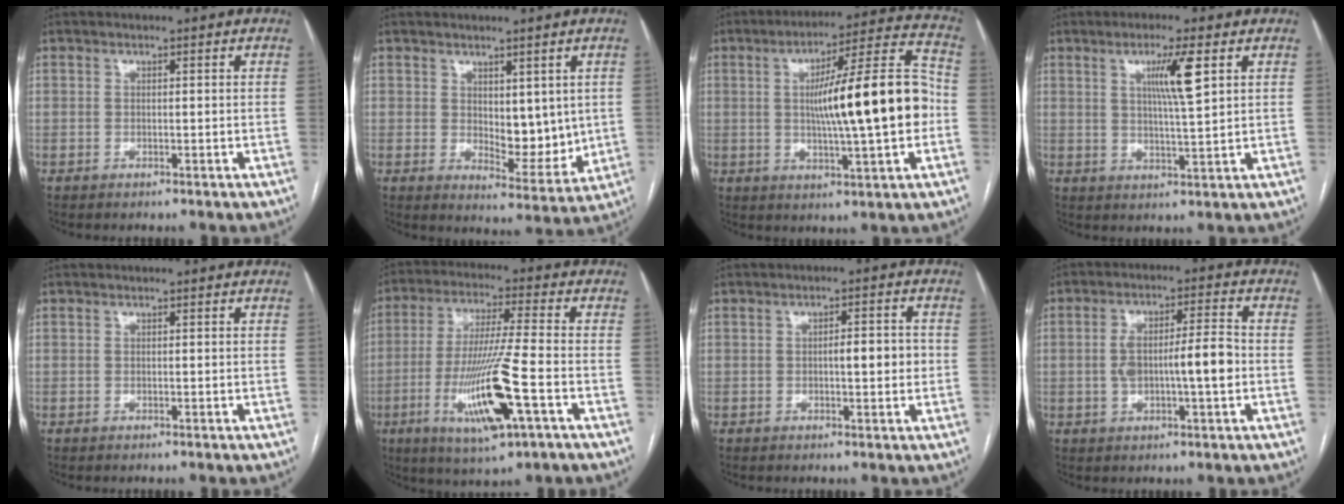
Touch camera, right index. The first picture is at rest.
{"total": 7.2, "force": [1.2, 3.5, 6.1], "torque": [-0.081, -0.012, 0.031]}
{"total": 17.3, "force": [-0.6, 1.3, 17.3], "torque": [-0.265, 0.020, -0.011]}
{"total": 6.4, "force": [2.4, -0.2, 5.9], "torque": [-0.102, -0.003, 0.042]}
{"total": 0.0}
{"total": 14.7, "force": [-4.9, 0.6, 13.8], "torque": [-0.279, -0.022, -0.087]}
{"total": 4.2, "force": [-0.2, 1.1, 4.1], "torque": [-0.060, 0.005, -0.002]}
{"total": 8.7, "force": [-1.0, 1.6, 8.6], "torque": [-0.155, 0.015, -0.015]}